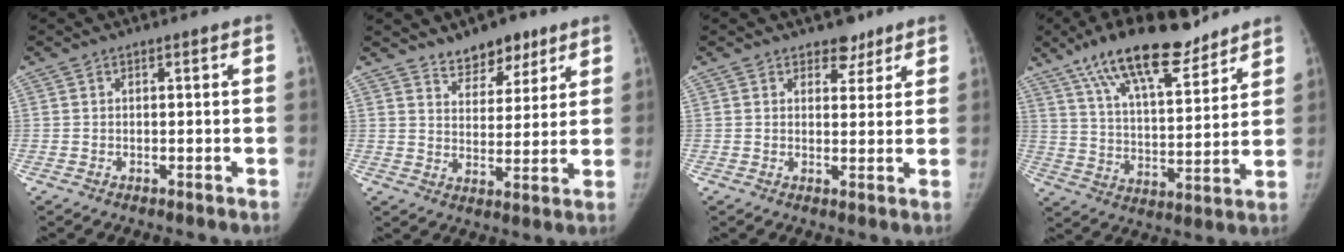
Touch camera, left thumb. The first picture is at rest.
{"total": 8.3, "force": [6.2, 4.3, 3.4], "torque": [-0.016, -0.040, 0.099]}
{"total": 3.6, "force": [2.7, 2.2, 1.0], "torque": [0.010, -0.017, 0.038]}
{"total": 19.0, "force": [13.4, 6.3, 11.8], "torque": [-0.174, -0.050, 0.230]}